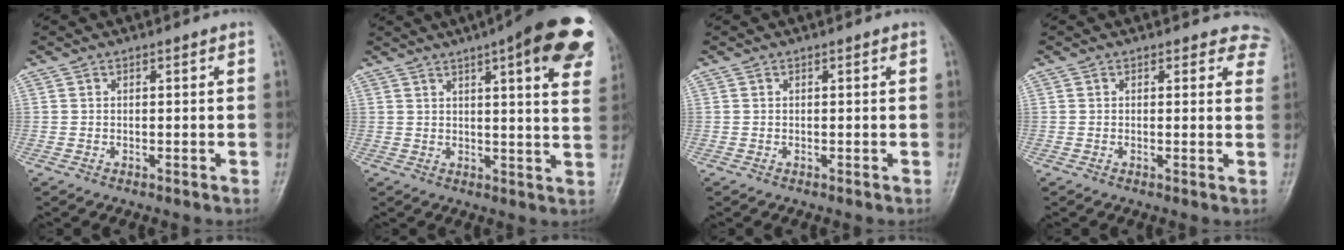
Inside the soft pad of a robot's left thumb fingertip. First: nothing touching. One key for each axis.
{"total": 20.2, "fx": 10.6, "fy": 4.8, "fz": 16.5, "tx": -0.199, "ty": -0.020, "tz": 0.124}
{"total": 0.0}
{"total": 5.2, "fx": 4.6, "fy": 2.5, "fz": 0.2, "tx": 0.046, "ty": -0.018, "tz": 0.020}